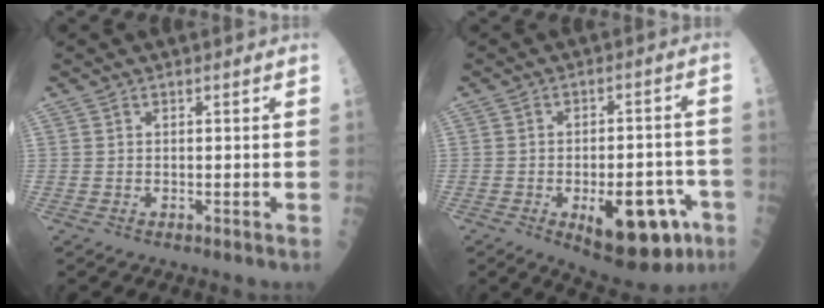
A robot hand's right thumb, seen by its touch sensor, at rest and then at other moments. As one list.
[{"total": 15.1, "force": [-6.0, 6.8, 12.1], "torque": [-0.137, 0.028, -0.071]}]